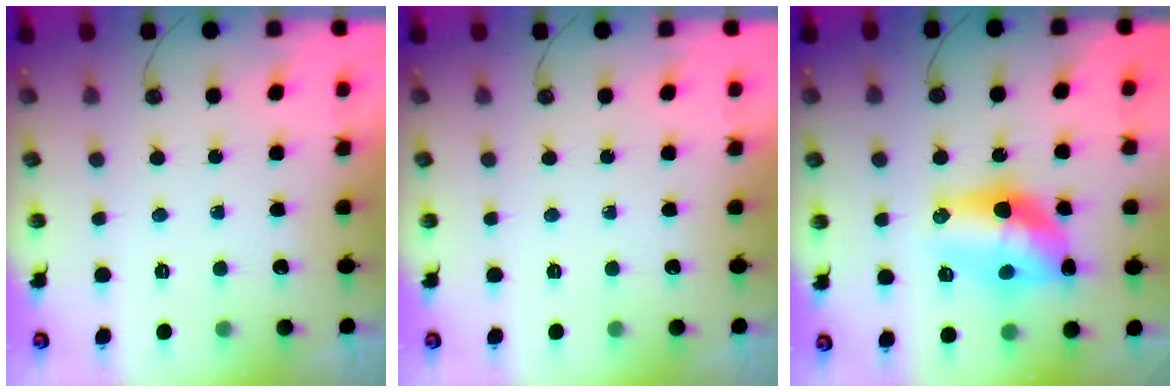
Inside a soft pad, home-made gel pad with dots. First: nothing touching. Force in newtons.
{"total": 0.0}
{"total": 14.6, "press": 14.0, "slide": 4.0}